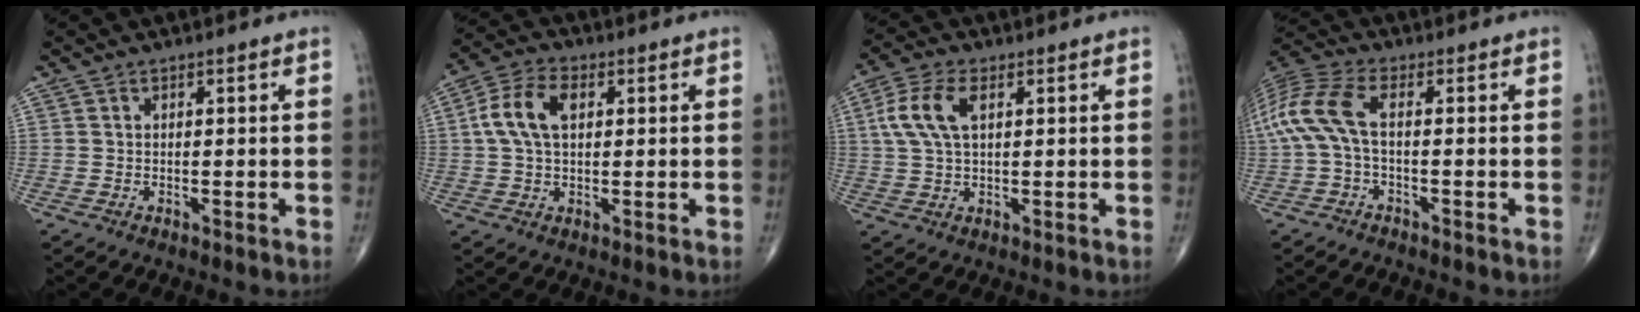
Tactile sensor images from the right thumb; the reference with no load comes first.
{"total": 8.6, "force": [1.8, 5.1, 6.8], "torque": [-0.139, 0.019, 0.031]}
{"total": 7.9, "force": [2.2, 4.0, 6.4], "torque": [-0.148, 0.013, 0.042]}
{"total": 9.9, "force": [-0.4, 4.0, 9.0], "torque": [-0.223, 0.032, -0.014]}